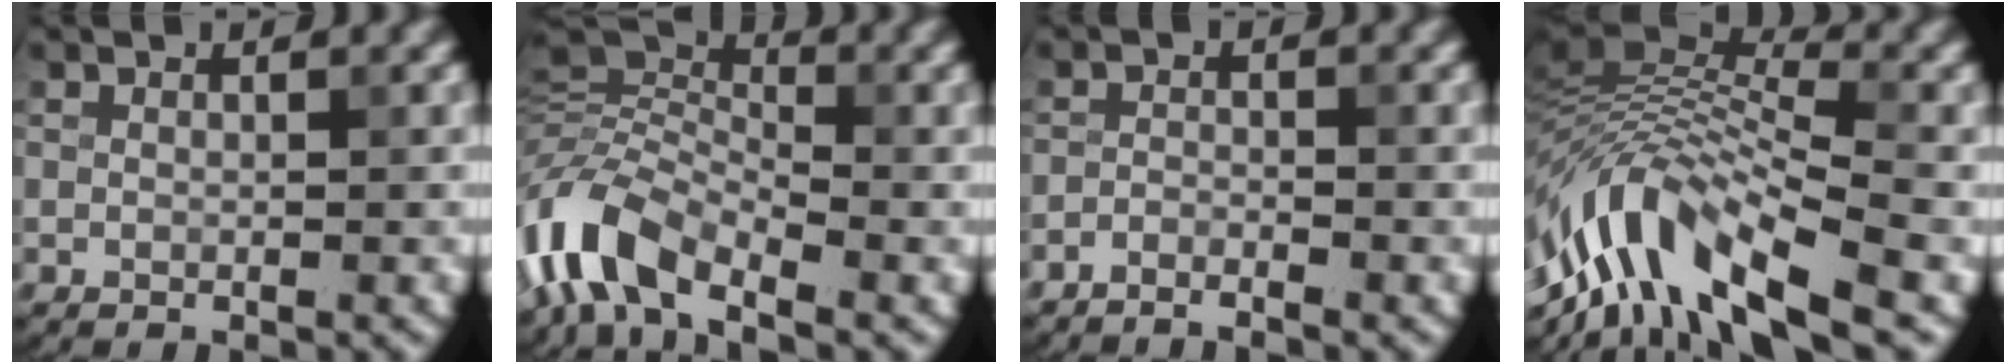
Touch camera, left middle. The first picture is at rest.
{"total": 7.7, "force": [-4.6, 3.4, 5.0], "torque": [-0.113, 0.016, -0.102]}
{"total": 2.0, "force": [-2.0, -0.3, -0.2], "torque": [-0.005, -0.001, -0.030]}
{"total": 11.3, "force": [-5.5, 3.6, 9.2], "torque": [-0.179, 0.026, -0.089]}